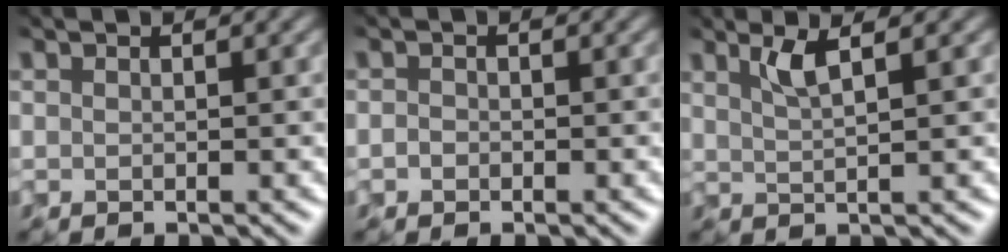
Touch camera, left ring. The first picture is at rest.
{"total": 1.1, "force": [-1.0, 0.1, -0.3], "torque": [-0.003, 0.001, -0.009]}
{"total": 1.4, "force": [0.4, 0.1, 1.4], "torque": [-0.032, 0.000, 0.020]}